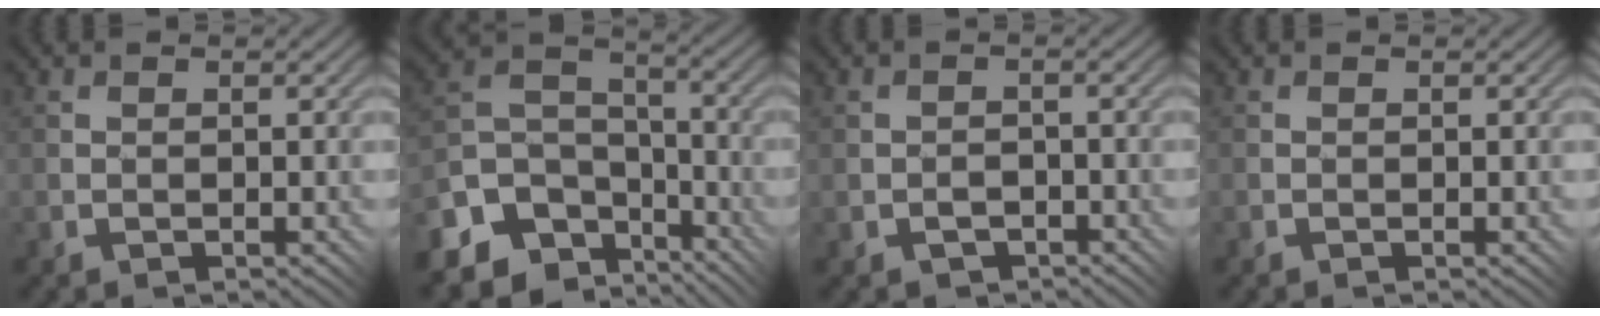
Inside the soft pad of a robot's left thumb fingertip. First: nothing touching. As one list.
[{"total": 11.3, "force": [-7.4, 7.5, 4.1], "torque": [-0.127, -0.020, -0.127]}, {"total": 1.7, "force": [-1.1, 1.1, 0.7], "torque": [-0.012, 0.003, -0.022]}, {"total": 0.0}]